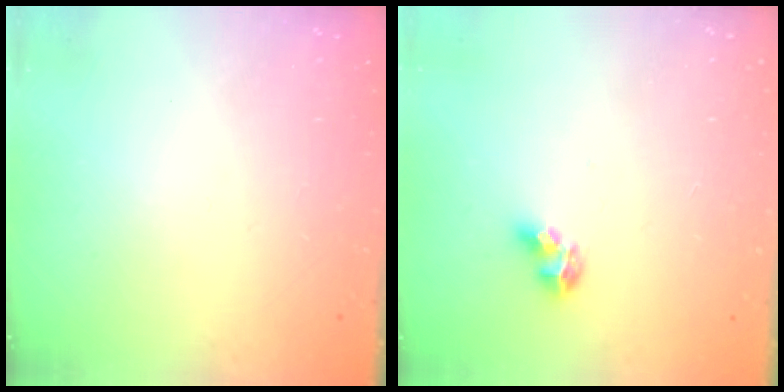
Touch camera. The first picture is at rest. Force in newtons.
{"total": 5.4, "press": 5.3, "slide": 1.1}